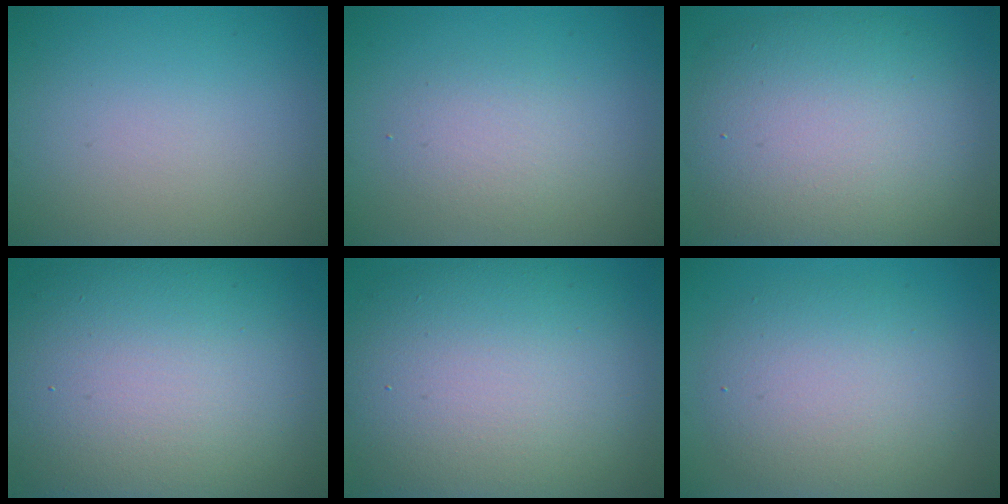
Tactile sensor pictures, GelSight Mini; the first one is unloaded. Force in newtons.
{"total": 2.2, "press": 2.2, "slide": 0.1}
{"total": 11.1, "press": 11.1, "slide": 0.6}
{"total": 16.6, "press": 16.6, "slide": 0.6}
{"total": 13.9, "press": 13.9, "slide": 1.0}
{"total": 5.6, "press": 5.6, "slide": 0.2}